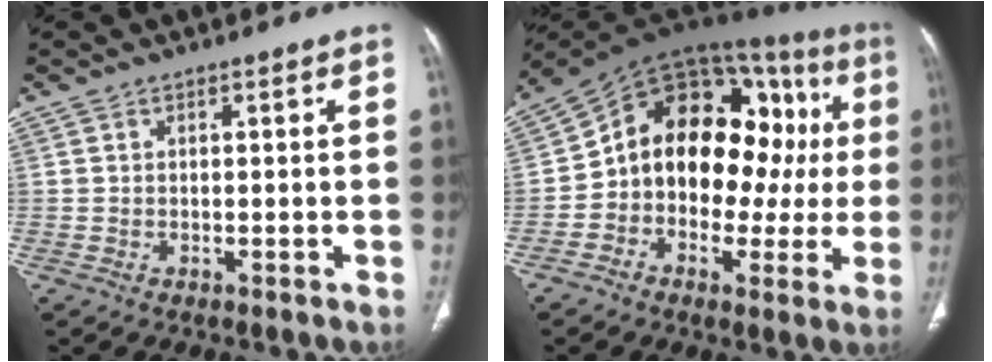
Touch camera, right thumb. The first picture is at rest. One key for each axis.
{"total": 23.0, "fx": 0.8, "fy": 15.2, "fz": 17.3, "tx": -0.207, "ty": 0.064, "tz": 0.008}